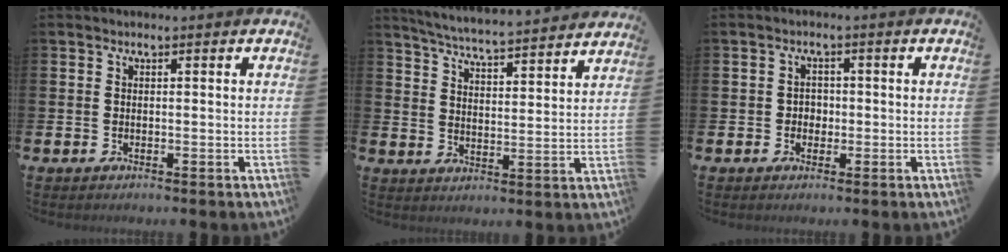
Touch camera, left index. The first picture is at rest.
{"total": 5.6, "force": [5.5, -0.4, 1.0], "torque": [-0.044, -0.043, 0.094]}
{"total": 1.9, "force": [-0.2, 1.7, 0.7], "torque": [0.000, 0.001, -0.010]}